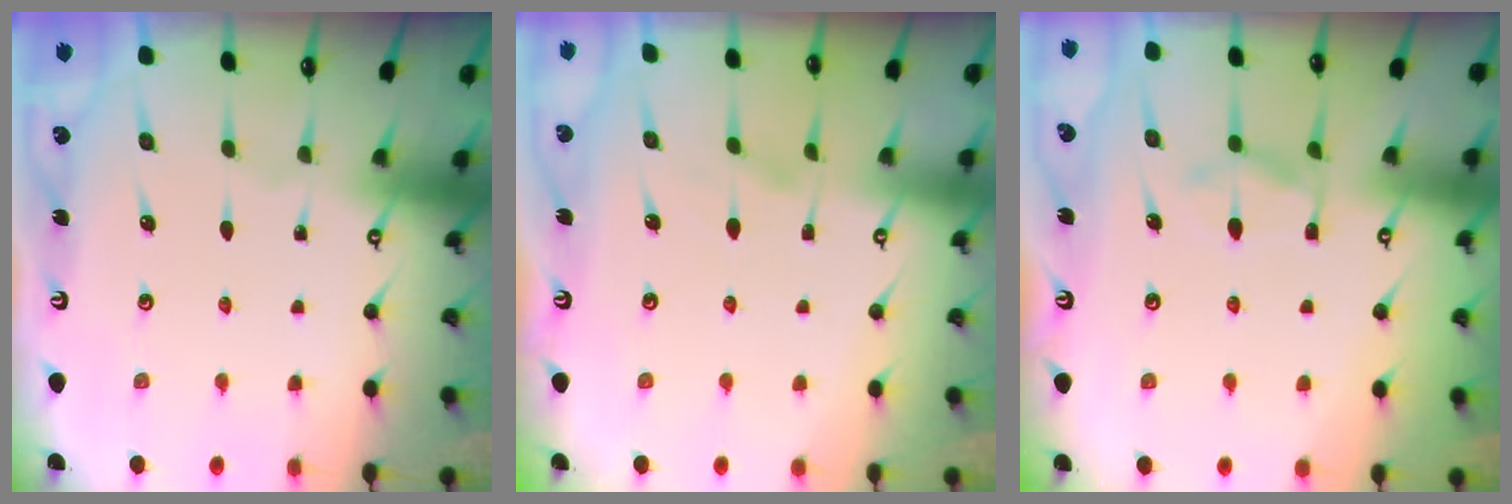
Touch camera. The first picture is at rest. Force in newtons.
{"total": 3.3, "press": 3.1, "slide": 1.1}
{"total": 3.2, "press": 2.8, "slide": 1.7}